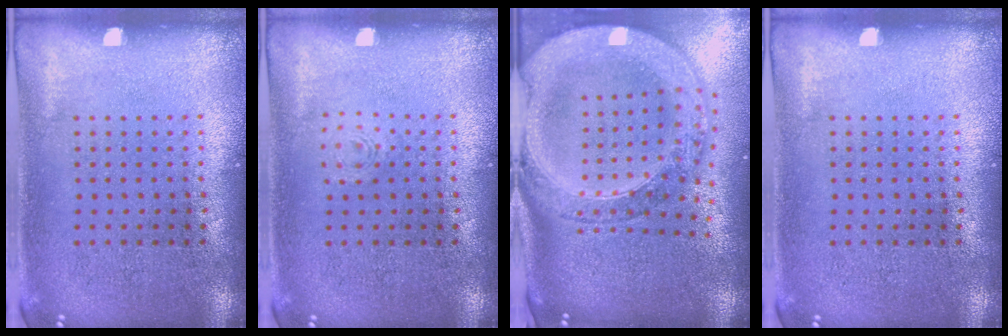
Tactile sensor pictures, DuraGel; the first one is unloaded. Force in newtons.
{"total": 0.7, "press": 0.7, "slide": 0.1}
{"total": 4.0, "press": 3.1, "slide": 2.5}
{"total": 0.0}